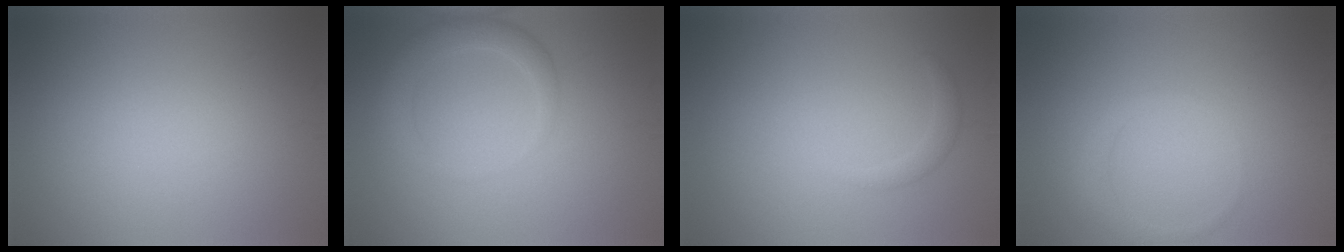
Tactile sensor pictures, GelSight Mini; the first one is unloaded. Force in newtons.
{"total": 2.9, "press": 2.9, "slide": 0.2}
{"total": 1.1, "press": 1.1, "slide": 0.0}
{"total": 1.5, "press": 1.5, "slide": 0.1}